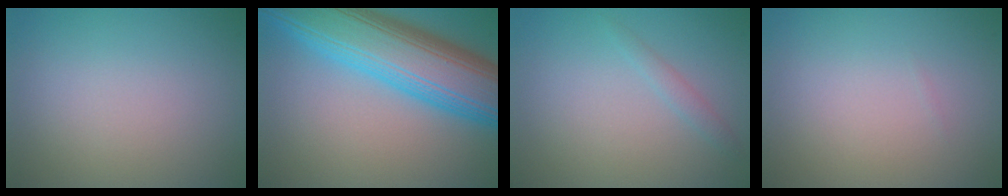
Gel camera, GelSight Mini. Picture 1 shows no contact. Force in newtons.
{"total": 12.4, "press": 12.4, "slide": 0.2}
{"total": 1.0, "press": 1.0, "slide": 0.0}
{"total": 0.0}